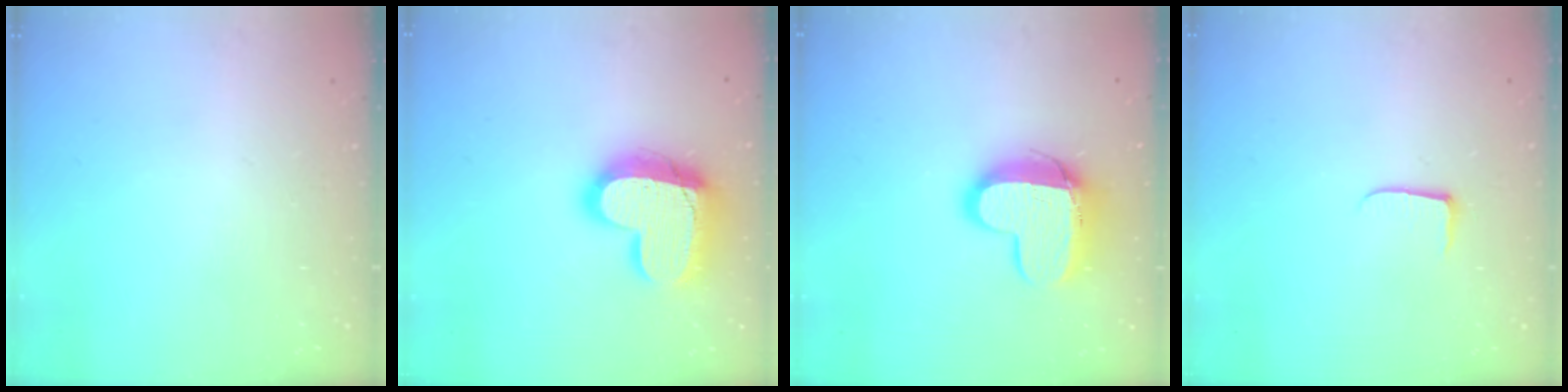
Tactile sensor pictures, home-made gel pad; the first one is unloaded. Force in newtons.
{"total": 19.3, "press": 19.2, "slide": 1.6}
{"total": 12.8, "press": 12.7, "slide": 1.4}
{"total": 5.0, "press": 5.0, "slide": 0.5}